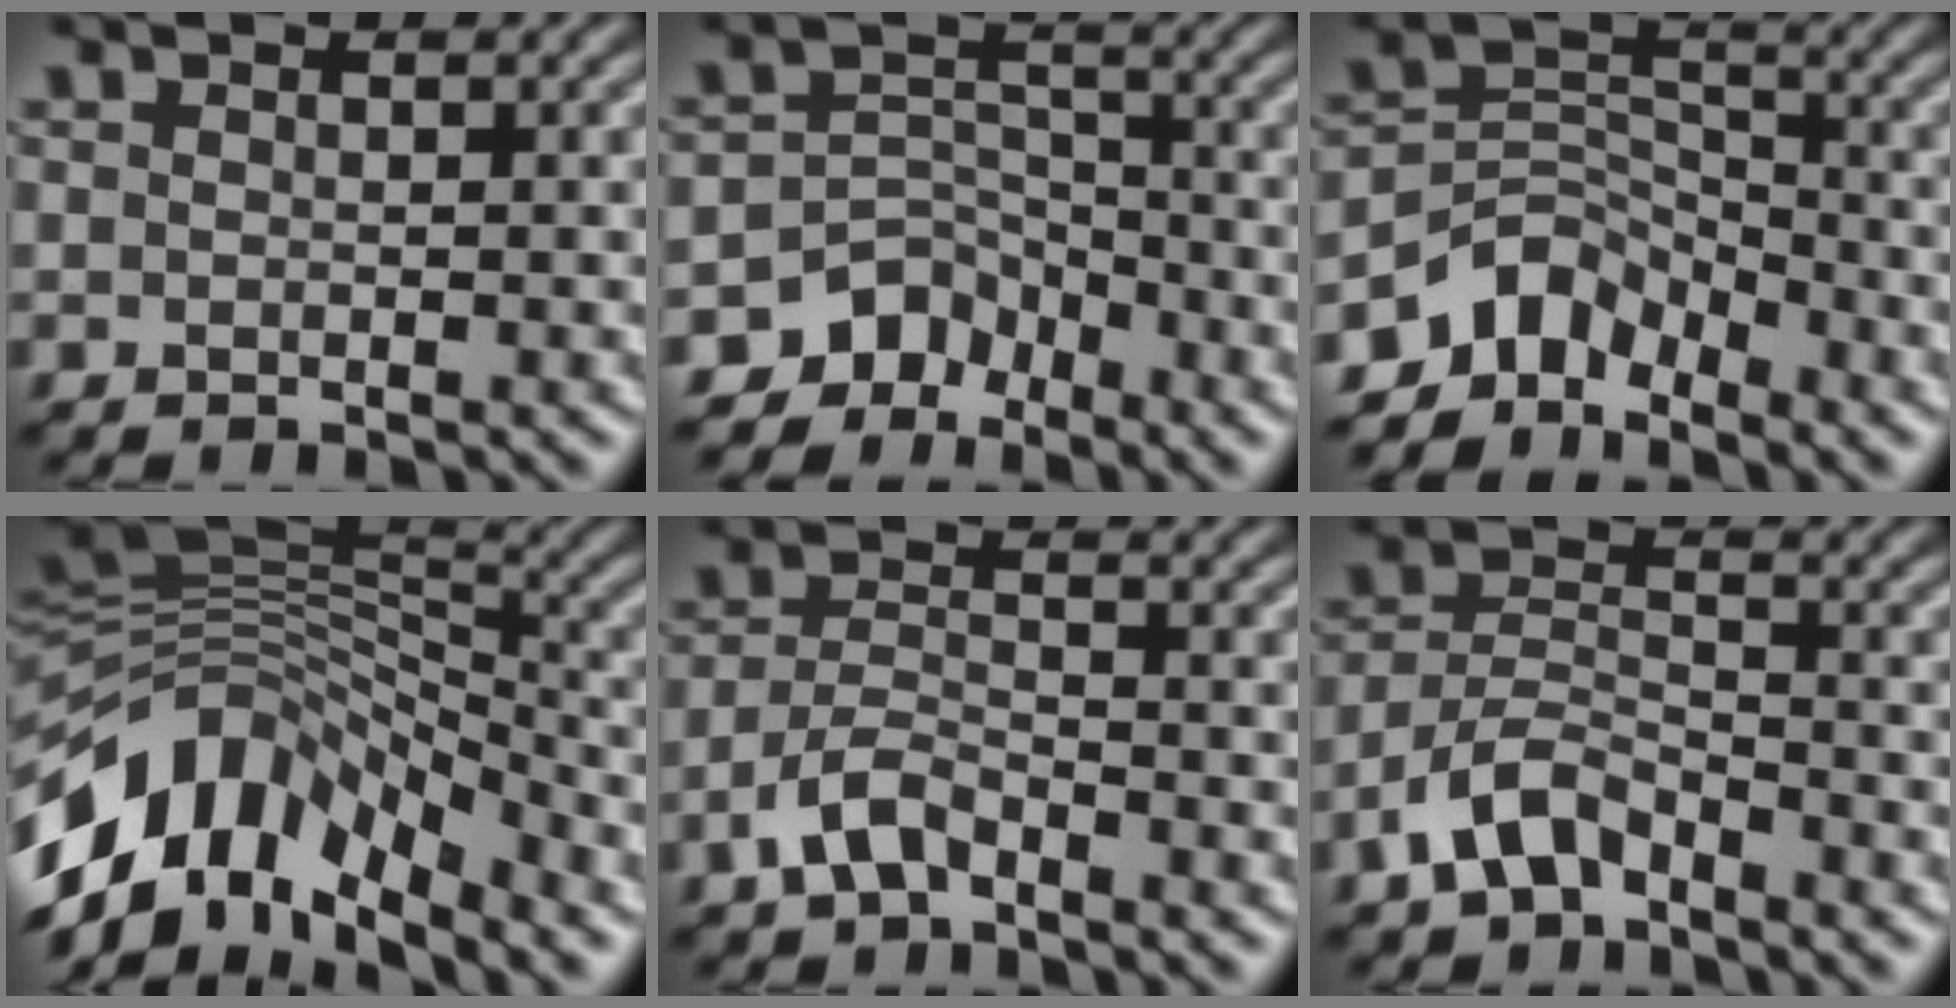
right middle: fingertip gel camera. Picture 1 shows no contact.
{"total": 4.2, "force": [-3.3, 2.5, 0.6], "torque": [-0.001, 0.001, -0.063]}
{"total": 4.4, "force": [-3.5, 2.4, 1.2], "torque": [-0.014, 0.004, -0.076]}
{"total": 11.9, "force": [-5.6, 6.5, 8.2], "torque": [-0.155, 0.021, -0.114]}
{"total": 2.9, "force": [-1.9, 1.2, 1.8], "torque": [-0.041, 0.010, -0.045]}
{"total": 3.8, "force": [-2.7, 1.7, 2.1], "torque": [-0.046, 0.009, -0.061]}